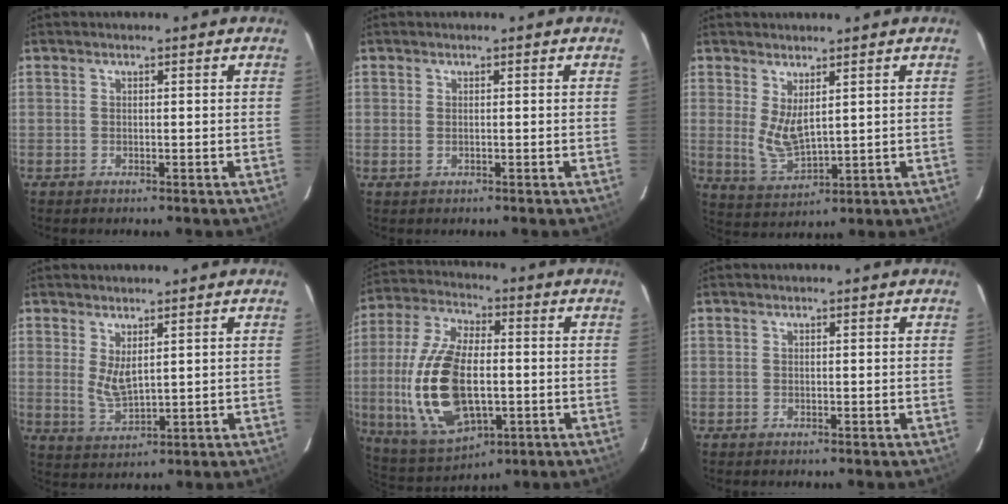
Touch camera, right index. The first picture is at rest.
{"total": 0.7, "force": [-0.1, 0.4, 0.6], "torque": [-0.014, -0.001, -0.001]}
{"total": 6.0, "force": [2.0, 2.4, 5.2], "torque": [-0.097, -0.019, 0.050]}
{"total": 4.5, "force": [1.6, 1.6, 3.8], "torque": [-0.070, -0.013, 0.037]}
{"total": 20.1, "force": [-2.5, 10.1, 17.1], "torque": [-0.371, -0.006, -0.032]}
{"total": 0.0}